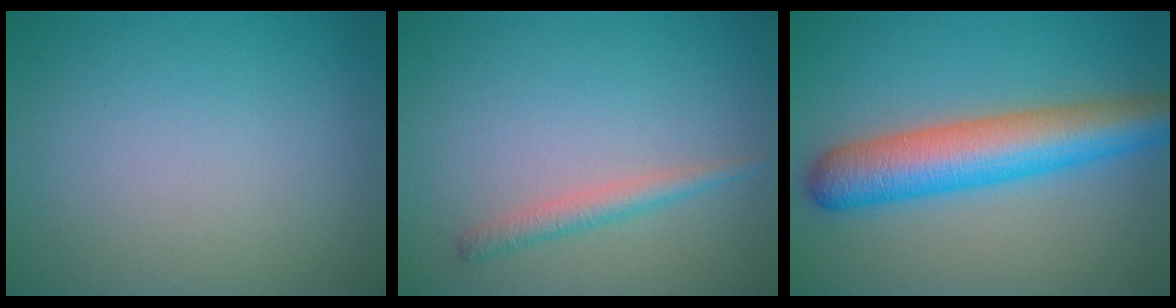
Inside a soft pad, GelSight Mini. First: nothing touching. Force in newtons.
{"total": 1.8, "press": 1.8, "slide": 0.1}
{"total": 8.0, "press": 8.0, "slide": 0.2}